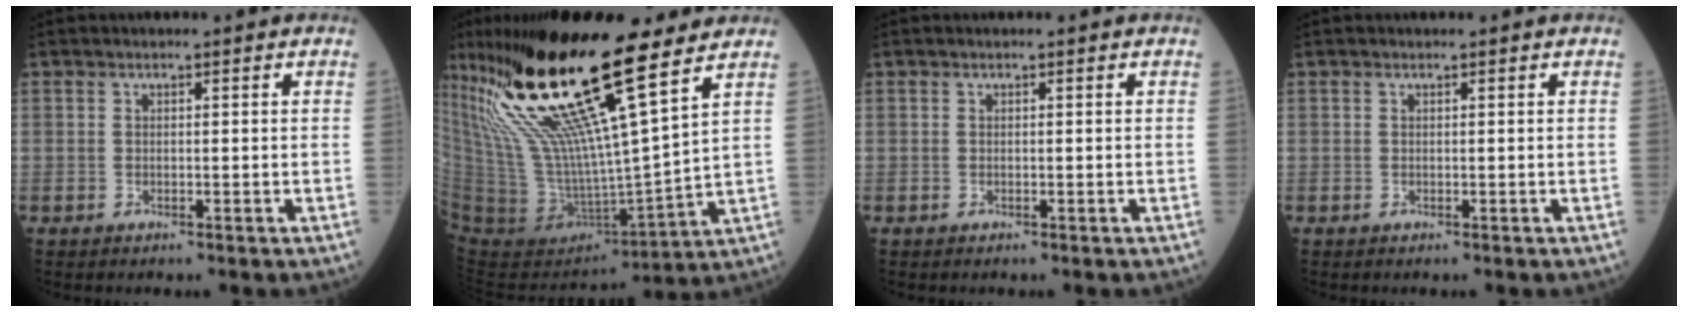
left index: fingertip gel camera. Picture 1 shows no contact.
{"total": 25.1, "force": [16.2, 2.8, 19.0], "torque": [-0.380, -0.006, 0.303]}
{"total": 0.0}
{"total": 0.0}